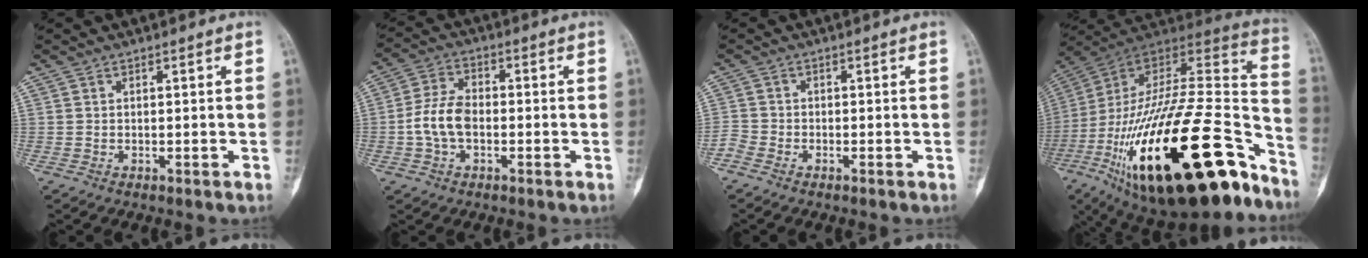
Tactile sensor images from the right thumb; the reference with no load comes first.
{"total": 7.8, "force": [-1.4, 4.8, 6.0], "torque": [-0.117, 0.020, -0.032]}
{"total": 2.1, "force": [-1.8, 1.0, 0.6], "torque": [-0.013, 0.006, -0.041]}
{"total": 42.0, "force": [-20.3, 16.1, 33.1], "torque": [-0.530, 0.049, -0.329]}